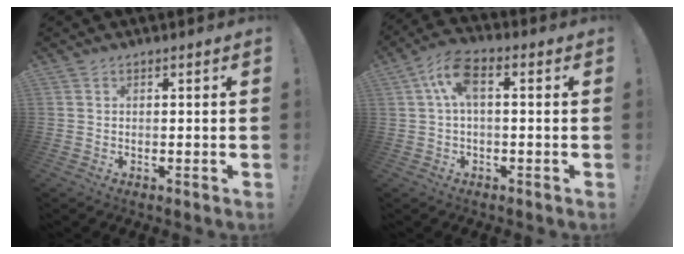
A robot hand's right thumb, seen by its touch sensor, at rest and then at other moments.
{"total": 8.4, "force": [1.4, 3.2, 7.6], "torque": [-0.151, 0.003, 0.026]}